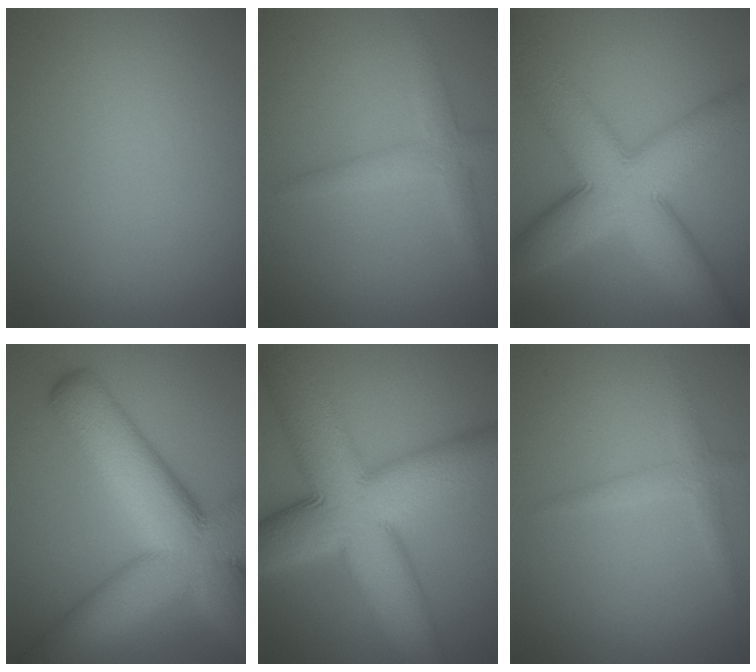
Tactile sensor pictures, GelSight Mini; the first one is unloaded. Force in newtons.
{"total": 2.6, "press": 2.5, "slide": 0.1}
{"total": 11.7, "press": 11.7, "slide": 0.2}
{"total": 15.7, "press": 15.7, "slide": 1.1}
{"total": 14.5, "press": 14.5, "slide": 0.1}
{"total": 1.8, "press": 1.8, "slide": 0.0}